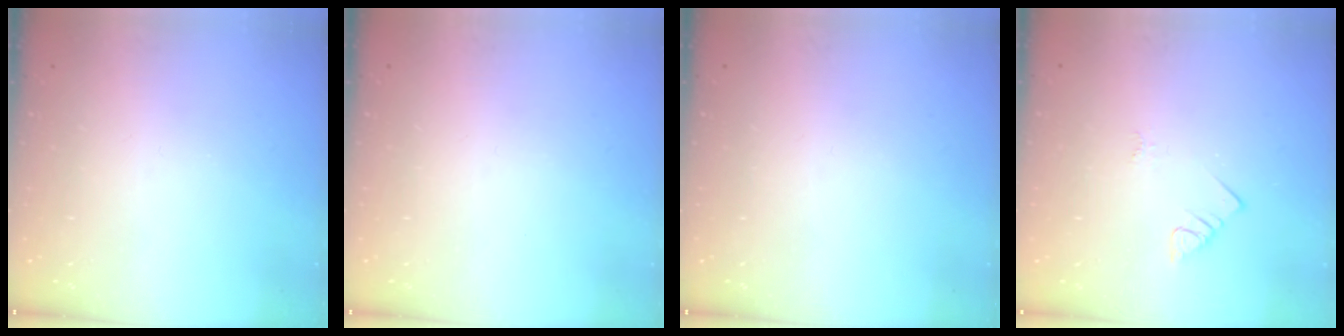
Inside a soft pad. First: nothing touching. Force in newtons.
{"total": 0.0}
{"total": 0.0}
{"total": 2.0, "press": 2.0, "slide": 0.4}